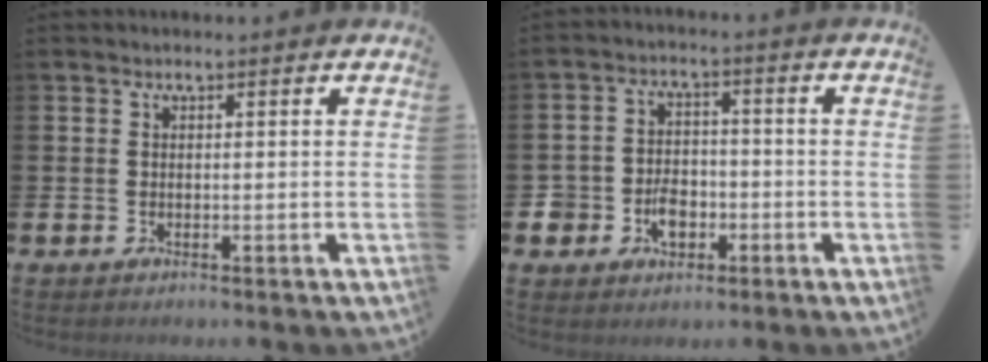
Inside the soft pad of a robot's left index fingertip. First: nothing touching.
{"total": 4.6, "force": [-1.8, 3.7, 2.1], "torque": [-0.035, 0.002, -0.038]}